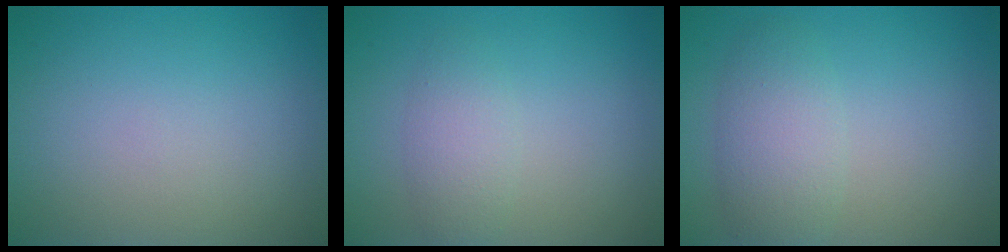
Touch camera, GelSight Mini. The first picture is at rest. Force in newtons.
{"total": 2.2, "press": 2.2, "slide": 0.1}
{"total": 3.5, "press": 3.5, "slide": 0.1}